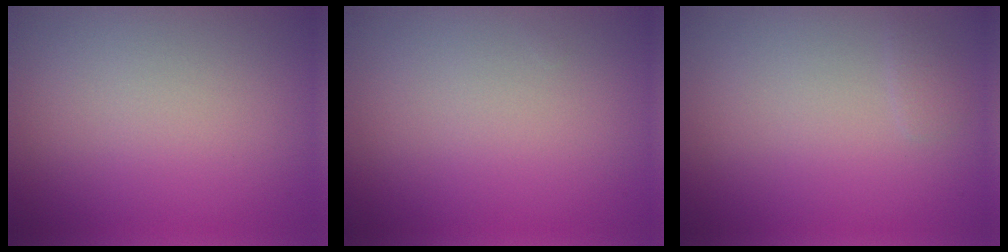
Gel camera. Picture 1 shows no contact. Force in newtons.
{"total": 0.0}
{"total": 0.6, "press": 0.6, "slide": 0.0}